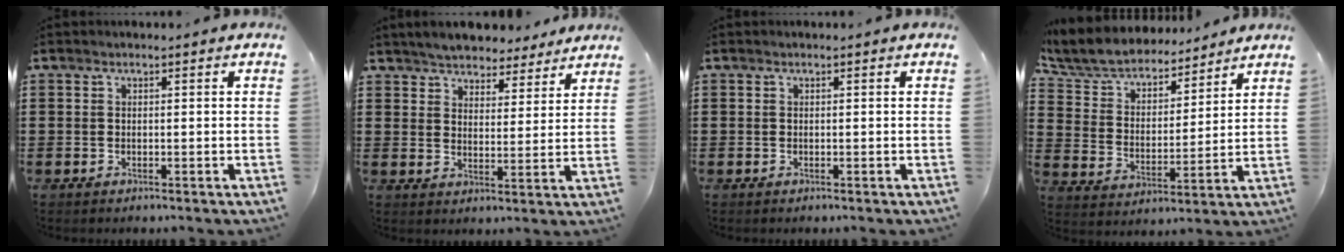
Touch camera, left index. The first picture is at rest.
{"total": 4.9, "force": [4.8, 1.0, 0.2], "torque": [-0.028, -0.019, 0.086]}
{"total": 0.0}
{"total": 6.4, "force": [6.0, 1.8, 1.3], "torque": [-0.061, -0.036, 0.102]}